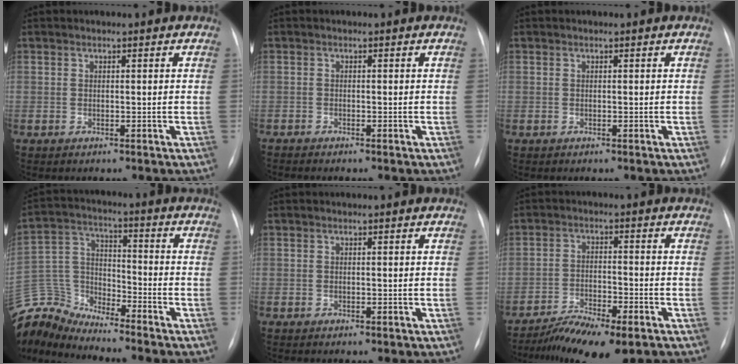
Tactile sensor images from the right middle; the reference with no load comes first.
{"total": 0.7, "force": [-0.7, 0.0, 0.1], "torque": [-0.003, -0.001, -0.016]}
{"total": 0.0}
{"total": 10.8, "force": [-10.8, 1.0, -0.2], "torque": [-0.008, 0.047, -0.218]}
{"total": 0.5, "force": [-0.3, 0.3, 0.4], "torque": [-0.006, 0.000, -0.002]}
{"total": 9.5, "force": [-6.9, 2.1, 6.2], "torque": [-0.104, -0.017, -0.116]}